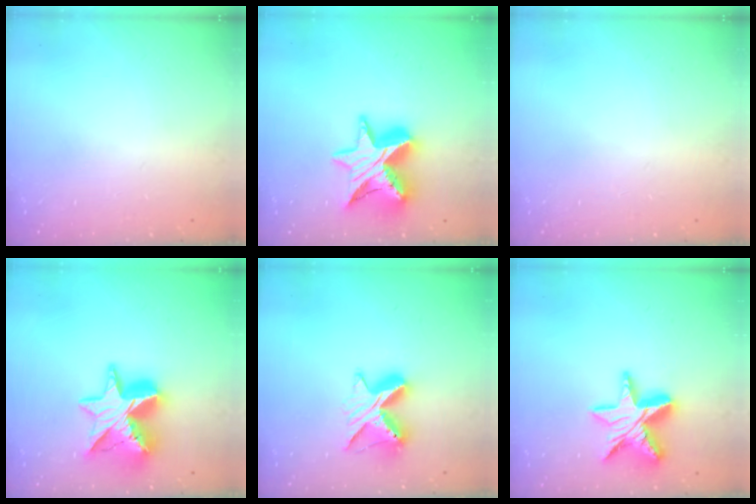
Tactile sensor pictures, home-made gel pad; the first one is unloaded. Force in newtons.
{"total": 15.7, "press": 15.6, "slide": 1.1}
{"total": 0.0}
{"total": 18.3, "press": 18.2, "slide": 1.3}
{"total": 9.4, "press": 9.4, "slide": 0.2}
{"total": 17.2, "press": 17.2, "slide": 1.3}